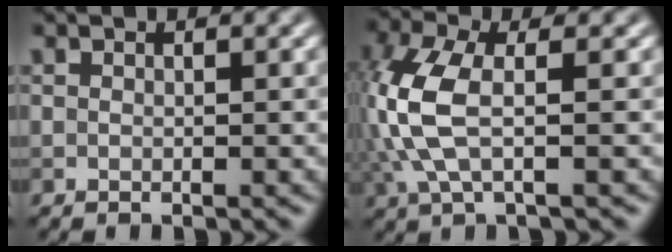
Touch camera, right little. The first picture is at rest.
{"total": 5.9, "force": [-0.2, 2.5, 5.3], "torque": [-0.143, 0.003, -0.005]}